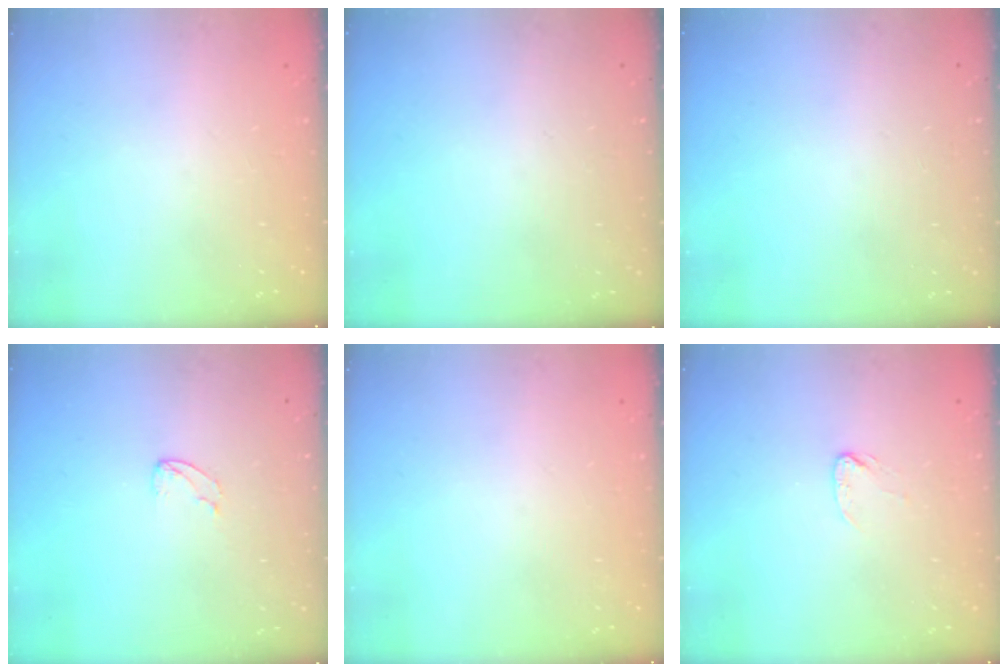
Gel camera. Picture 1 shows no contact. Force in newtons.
{"total": 0.0}
{"total": 0.0}
{"total": 2.5, "press": 2.5, "slide": 0.2}
{"total": 0.0}
{"total": 3.1, "press": 3.1, "slide": 0.4}